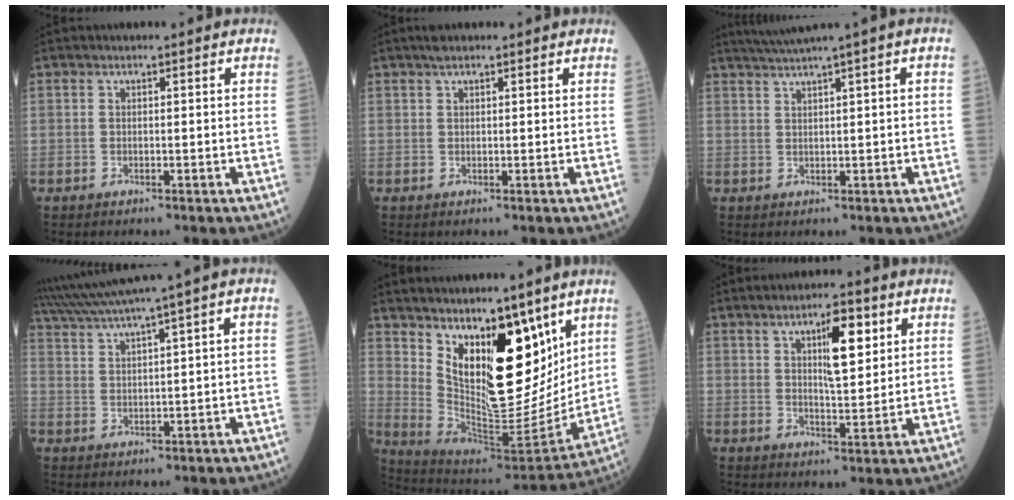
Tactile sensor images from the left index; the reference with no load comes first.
{"total": 1.6, "force": [1.3, 0.4, 0.9], "torque": [-0.020, 0.012, 0.022]}
{"total": 4.4, "force": [2.8, -1.1, 3.2], "torque": [-0.064, 0.014, 0.054]}
{"total": 8.4, "force": [6.6, -2.4, 4.6], "torque": [-0.084, 0.021, 0.118]}
{"total": 17.6, "force": [9.2, 6.5, 13.5], "torque": [-0.213, -0.010, 0.178]}
{"total": 7.1, "force": [3.1, 1.8, 6.2], "torque": [-0.102, 0.006, 0.051]}